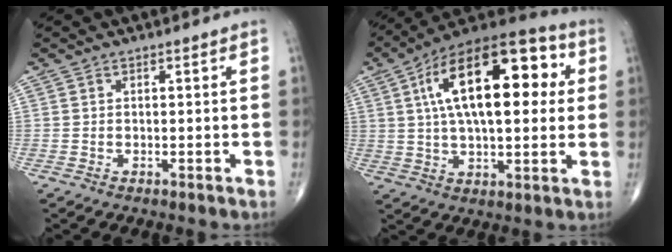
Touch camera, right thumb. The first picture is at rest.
{"total": 23.9, "force": [5.6, 10.8, 20.5], "torque": [-0.312, 0.020, 0.080]}